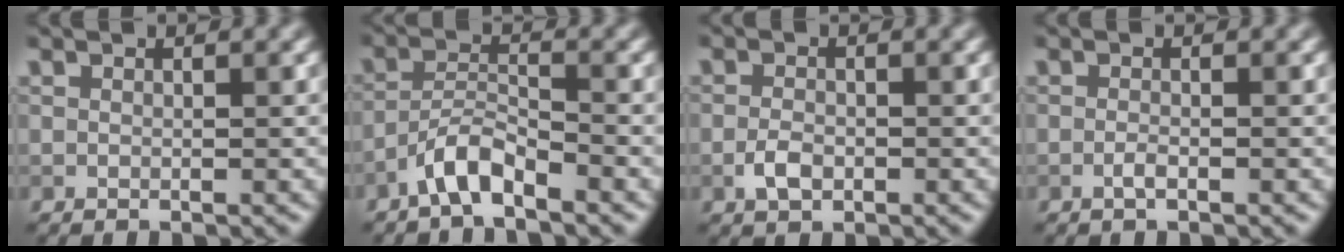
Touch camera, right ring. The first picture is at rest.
{"total": 3.2, "force": [-2.5, 0.7, 1.9], "torque": [-0.034, 0.011, -0.054]}
{"total": 1.9, "force": [-0.7, 1.2, 1.4], "torque": [-0.026, 0.001, -0.018]}
{"total": 0.9, "force": [-0.5, 0.2, 0.7], "torque": [-0.015, 0.000, -0.010]}